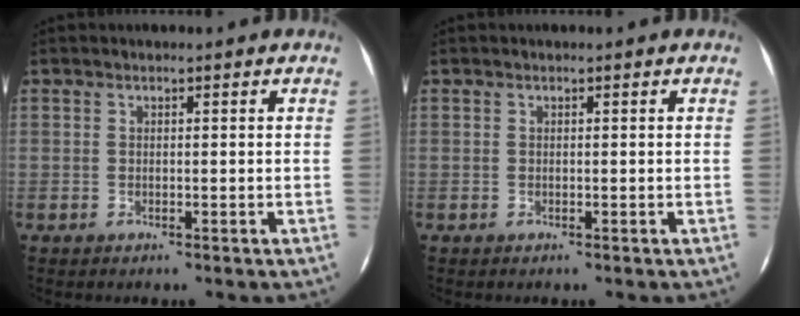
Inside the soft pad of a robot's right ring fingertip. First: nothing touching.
{"total": 0.0}